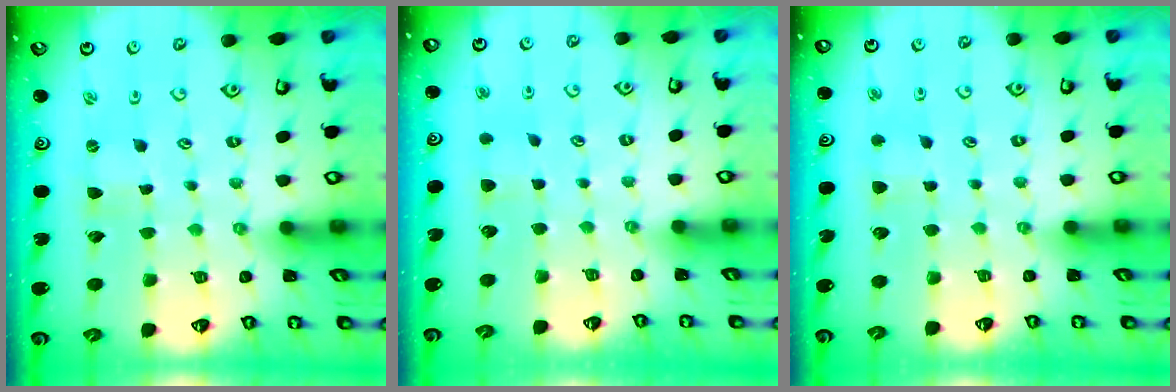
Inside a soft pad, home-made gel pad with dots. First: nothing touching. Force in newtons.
{"total": 4.0, "press": 3.9, "slide": 0.6}
{"total": 2.9, "press": 2.9, "slide": 0.5}